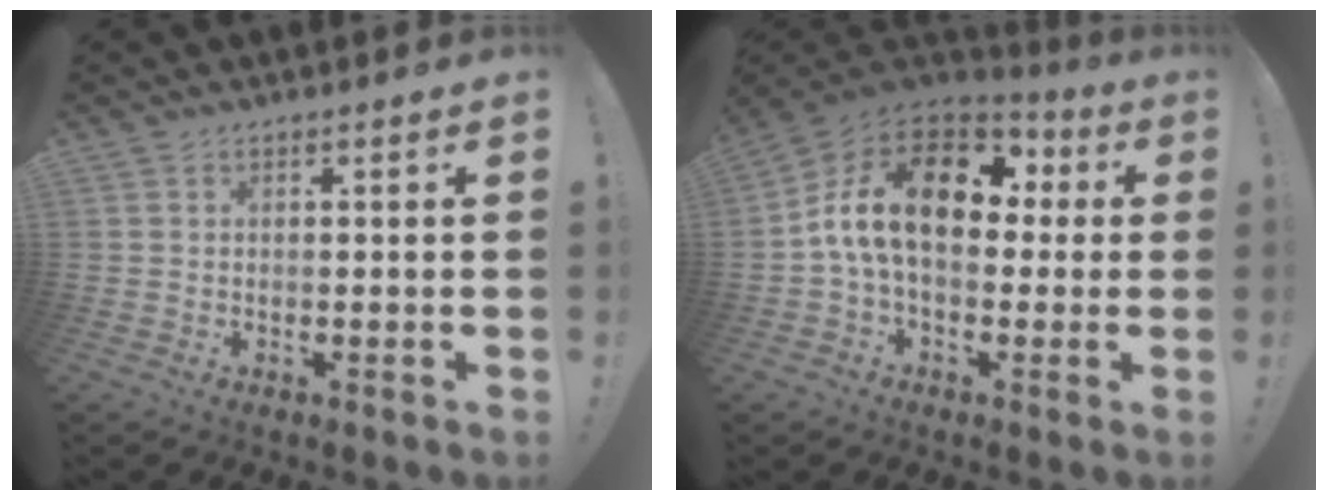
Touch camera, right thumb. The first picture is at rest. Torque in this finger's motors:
{"motor_torque": [2.42, 2.58, 0.68, -0.32, 0.13]}